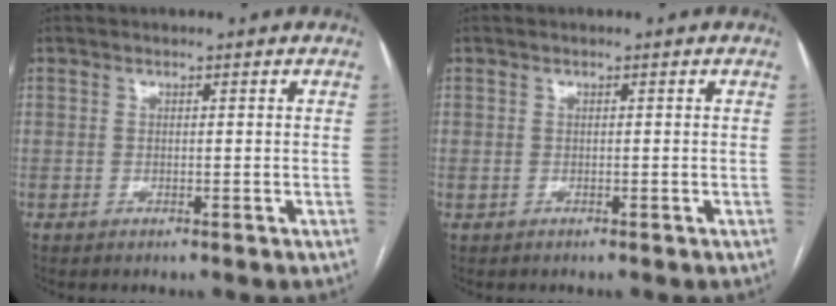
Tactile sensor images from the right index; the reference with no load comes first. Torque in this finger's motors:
{"motor_torque": [1.02, -1.12, 0.79, 0.21]}